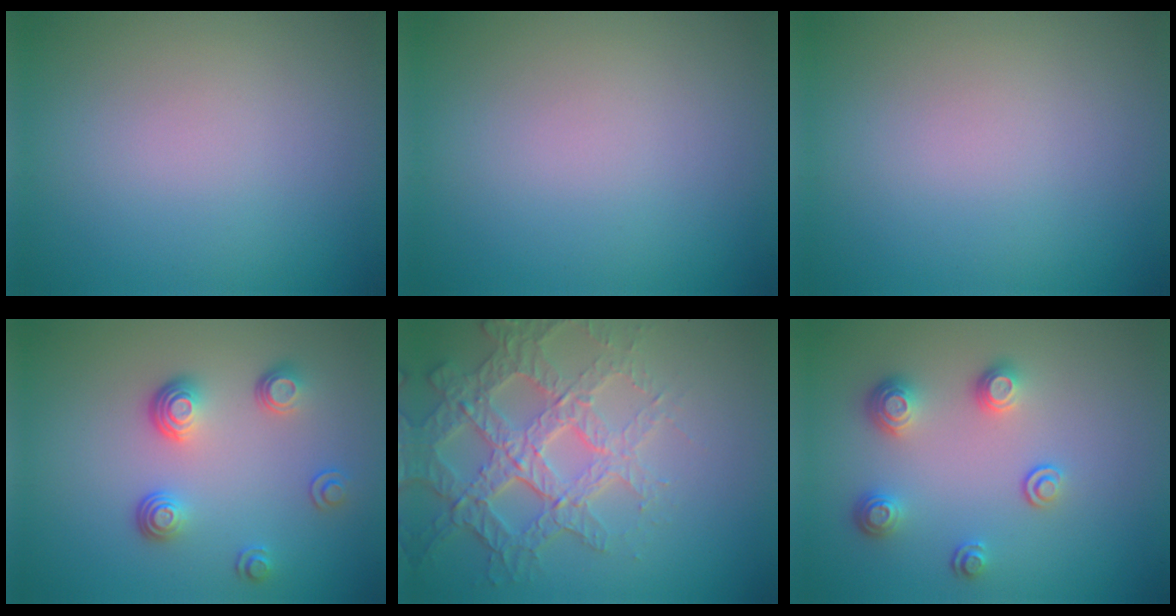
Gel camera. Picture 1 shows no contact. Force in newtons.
{"total": 0.0}
{"total": 0.0}
{"total": 3.5, "press": 2.6, "slide": 2.4}
{"total": 6.6, "press": 5.0, "slide": 4.3}
{"total": 3.2, "press": 2.5, "slide": 2.0}